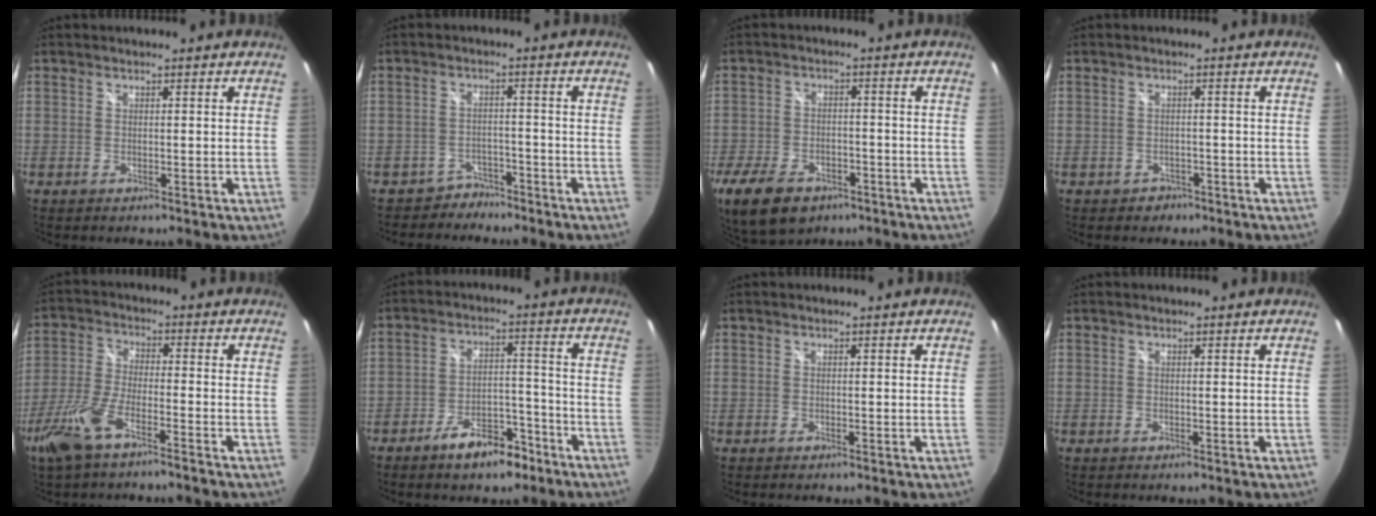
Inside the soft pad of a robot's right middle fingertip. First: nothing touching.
{"total": 4.0, "force": [-3.3, 2.1, -0.4], "torque": [0.003, 0.012, -0.056]}
{"total": 13.8, "force": [-8.6, 7.7, 7.6], "torque": [-0.182, -0.023, -0.140]}
{"total": 2.5, "force": [-1.5, 1.9, 0.3], "torque": [-0.013, 0.000, -0.019]}
{"total": 9.5, "force": [-6.3, 2.1, 6.8], "torque": [-0.157, -0.009, -0.125]}
{"total": 9.3, "force": [-6.7, 3.9, 5.2], "torque": [-0.092, 0.021, -0.097]}
{"total": 0.0}
{"total": 0.0}